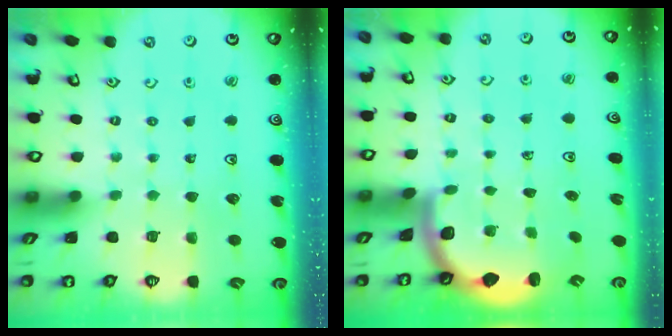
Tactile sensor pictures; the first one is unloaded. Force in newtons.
{"total": 1.6, "press": 1.6, "slide": 0.1}